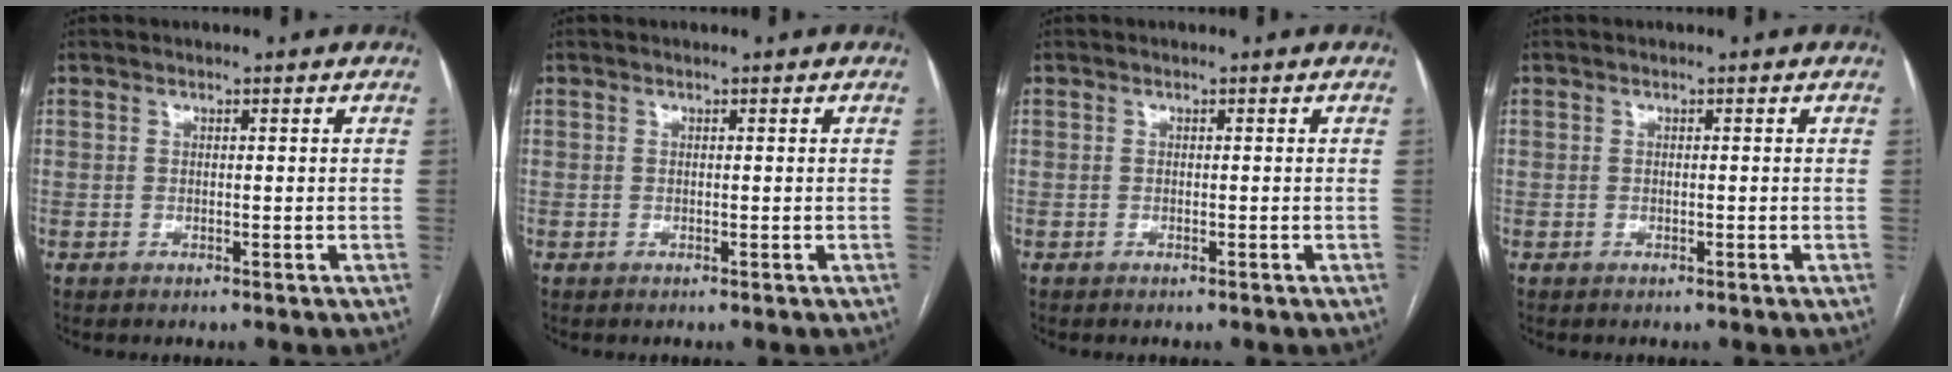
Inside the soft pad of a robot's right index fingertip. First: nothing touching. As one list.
[{"total": 0.0}, {"total": 0.0}, {"total": 0.0}]